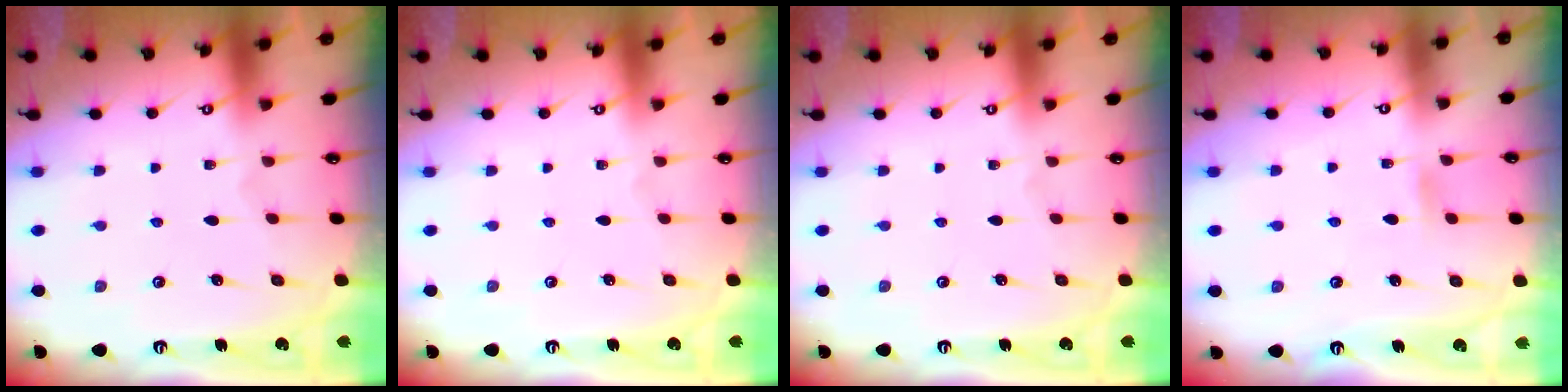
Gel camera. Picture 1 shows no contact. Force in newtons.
{"total": 0.0}
{"total": 0.0}
{"total": 4.4, "press": 4.4, "slide": 0.6}